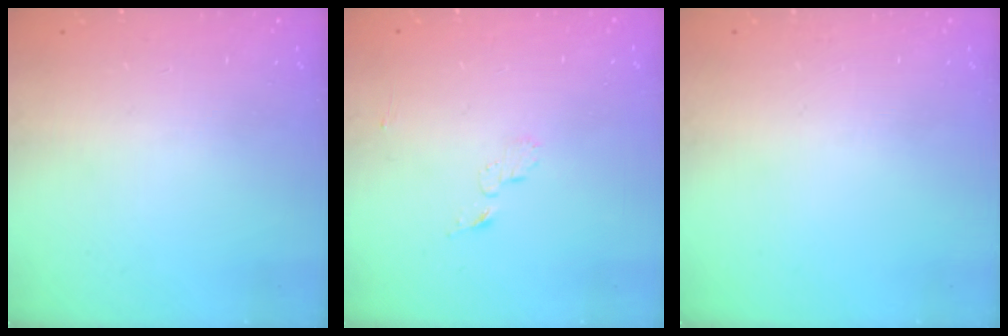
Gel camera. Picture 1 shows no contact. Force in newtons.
{"total": 3.7, "press": 3.7, "slide": 0.3}
{"total": 0.0}